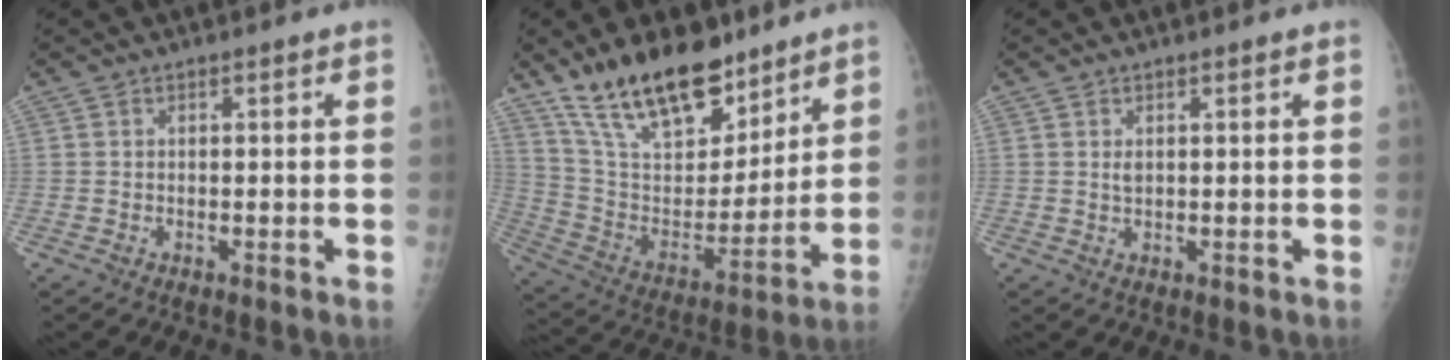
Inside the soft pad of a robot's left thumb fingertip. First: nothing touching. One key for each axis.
{"total": 21.4, "fx": 15.5, "fy": 9.5, "fz": 11.4, "tx": -0.156, "ty": -0.075, "tz": 0.279}
{"total": 1.3, "fx": 0.6, "fy": 0.6, "fz": 0.9, "tx": -0.014, "ty": -0.004, "tz": 0.013}